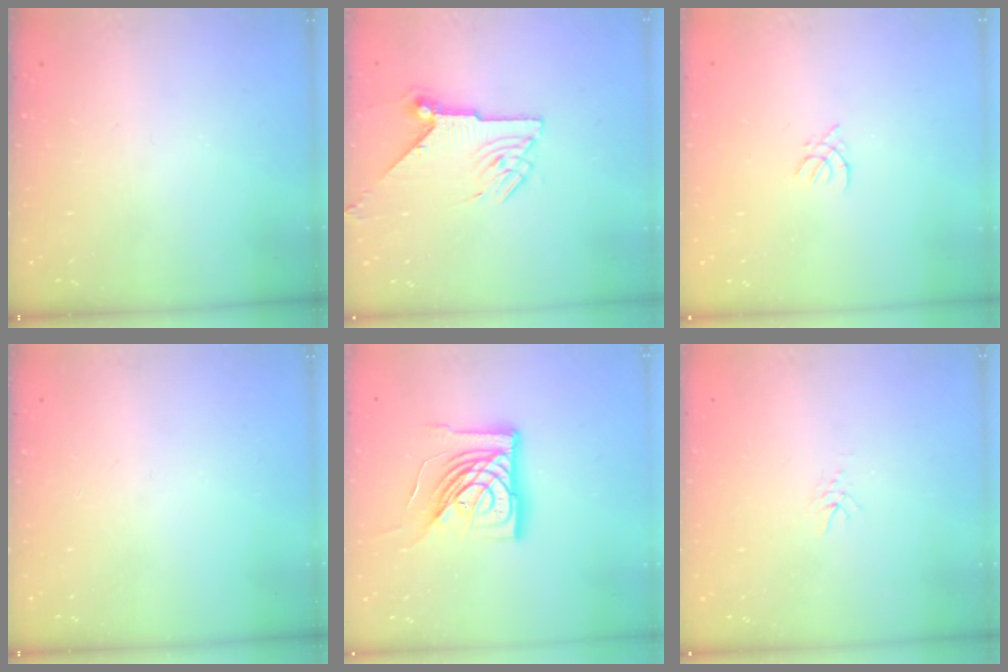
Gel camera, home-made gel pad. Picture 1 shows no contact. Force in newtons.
{"total": 8.3, "press": 8.3, "slide": 0.3}
{"total": 1.8, "press": 1.8, "slide": 0.4}
{"total": 0.0}
{"total": 16.9, "press": 16.8, "slide": 1.9}
{"total": 3.3, "press": 3.3, "slide": 0.4}